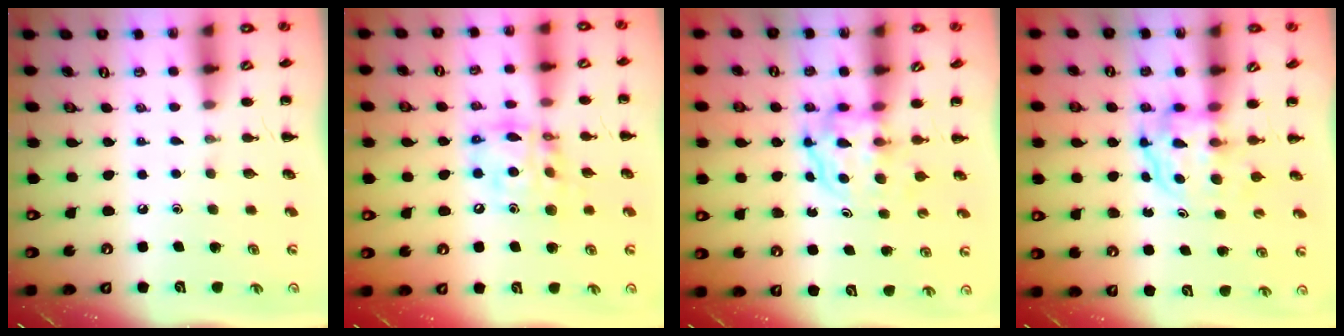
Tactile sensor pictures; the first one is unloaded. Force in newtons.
{"total": 13.7, "press": 13.2, "slide": 3.6}
{"total": 3.7, "press": 3.7, "slide": 0.2}
{"total": 3.7, "press": 3.7, "slide": 0.2}